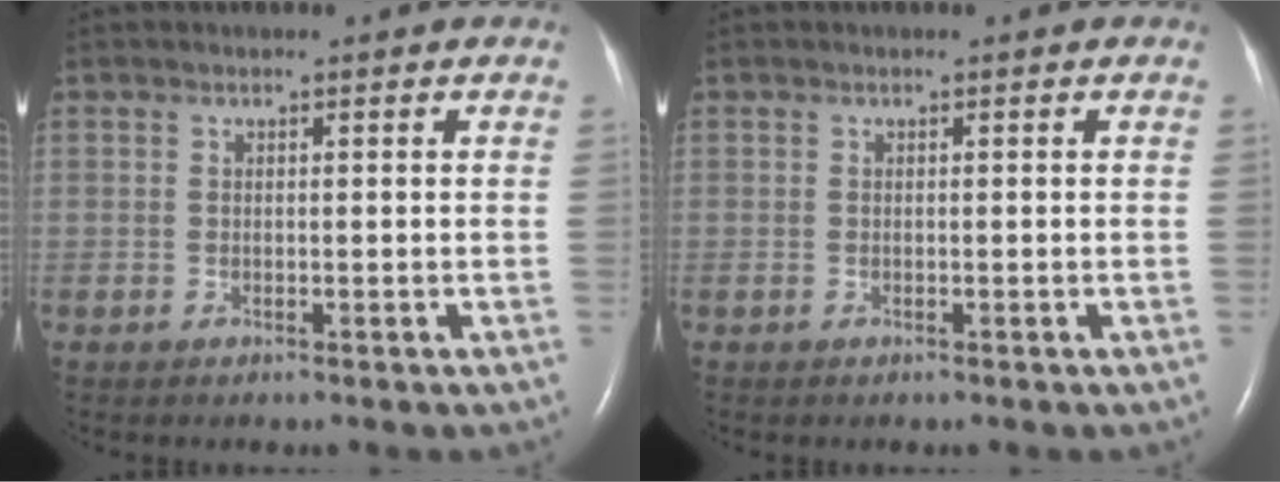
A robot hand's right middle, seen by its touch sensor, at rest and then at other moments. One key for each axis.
{"total": 0.0}